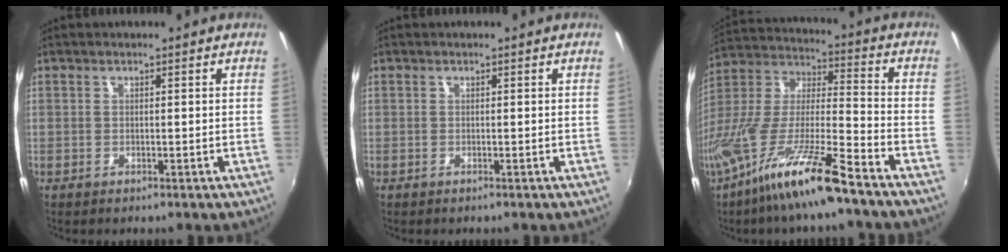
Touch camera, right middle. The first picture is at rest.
{"total": 0.0}
{"total": 18.3, "force": [-12.2, 1.5, 13.6], "torque": [-0.261, -0.032, -0.231]}